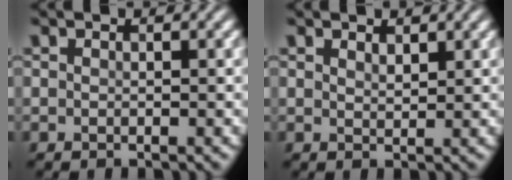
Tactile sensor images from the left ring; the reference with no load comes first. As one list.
[{"total": 1.2, "force": [1.0, 0.4, 0.5], "torque": [-0.012, -0.002, 0.020]}]